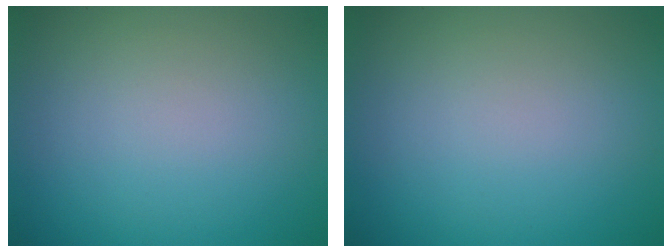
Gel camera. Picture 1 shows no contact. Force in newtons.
{"total": 0.0}